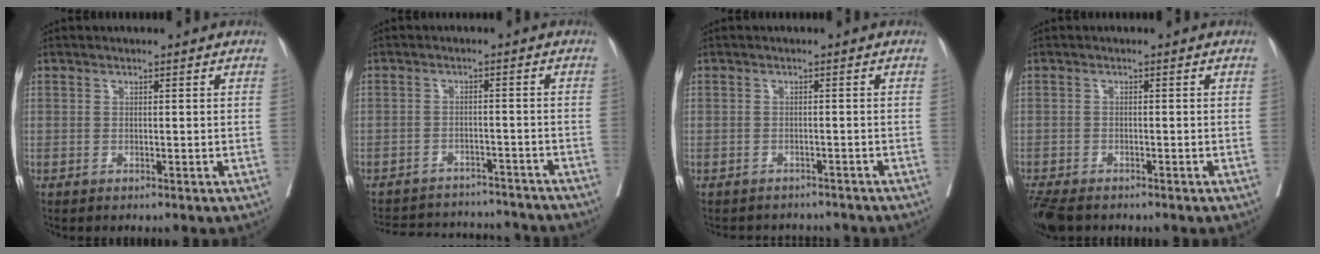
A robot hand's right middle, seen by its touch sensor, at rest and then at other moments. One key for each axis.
{"total": 14.1, "fx": -13.2, "fy": 4.1, "fz": 2.7, "tx": -0.048, "ty": 0.016, "tz": -0.170}
{"total": 4.9, "fx": -4.5, "fy": 1.8, "fz": -0.1, "tx": 0.007, "ty": 0.001, "tz": -0.055}
{"total": 6.6, "fx": -5.3, "fy": 2.4, "fz": 3.2, "tx": -0.064, "ty": -0.014, "tz": -0.090}